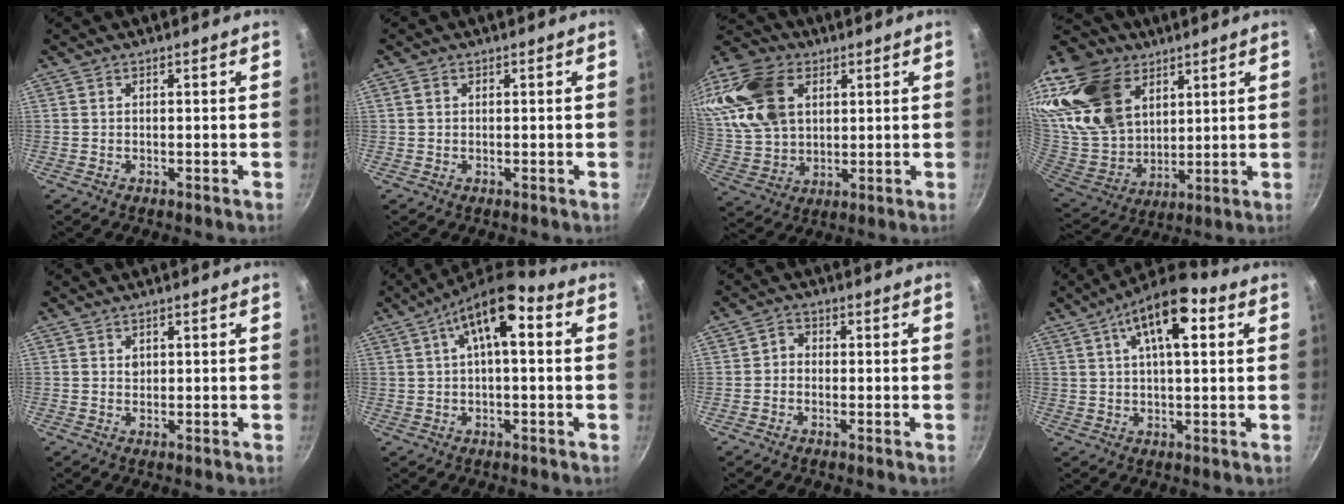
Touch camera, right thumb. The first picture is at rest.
{"total": 1.3, "force": [0.4, 1.0, 0.6], "torque": [-0.009, 0.002, 0.006]}
{"total": 19.8, "force": [6.7, 13.8, 12.6], "torque": [-0.246, -0.006, 0.131]}
{"total": 26.1, "force": [14.3, 17.4, 13.2], "torque": [-0.266, -0.044, 0.280]}
{"total": 0.8, "force": [0.4, 0.7, 0.2], "torque": [0.003, -0.002, 0.006]}
{"total": 10.6, "force": [2.9, 4.0, 9.4], "torque": [-0.148, 0.029, 0.041]}
{"total": 2.1, "force": [-0.7, 1.9, 0.8], "torque": [-0.005, 0.012, -0.020]}
{"total": 13.0, "force": [4.7, 5.3, 11.0], "torque": [-0.164, 0.013, 0.066]}